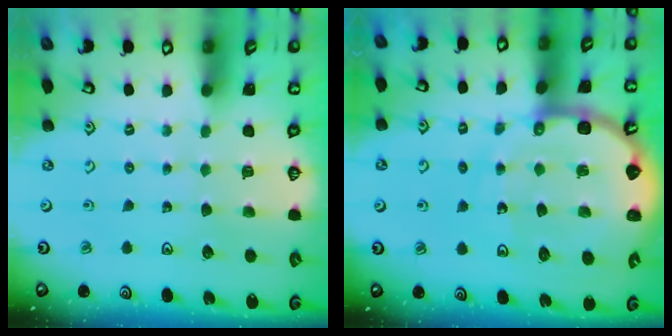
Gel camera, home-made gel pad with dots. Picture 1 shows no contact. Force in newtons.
{"total": 11.7, "press": 11.6, "slide": 1.4}